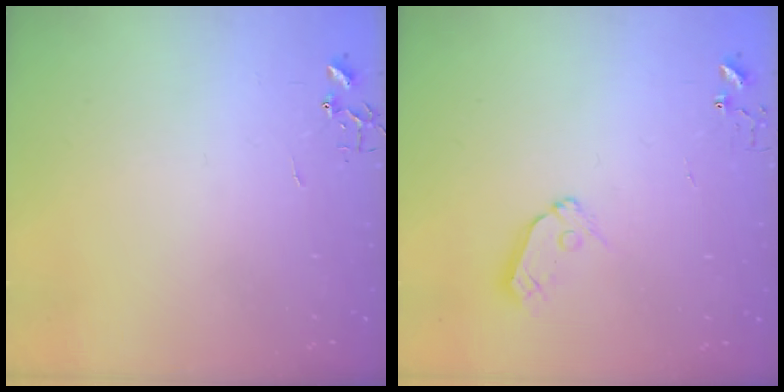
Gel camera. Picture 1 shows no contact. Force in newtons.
{"total": 7.0, "press": 7.0, "slide": 0.6}